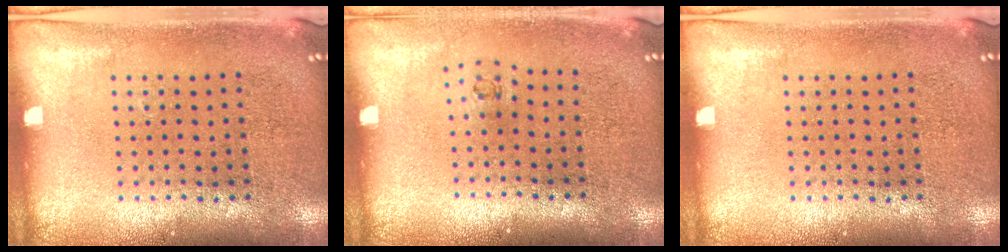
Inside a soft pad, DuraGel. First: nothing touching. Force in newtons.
{"total": 0.6, "press": 0.2, "slide": 0.5}
{"total": 0.0}